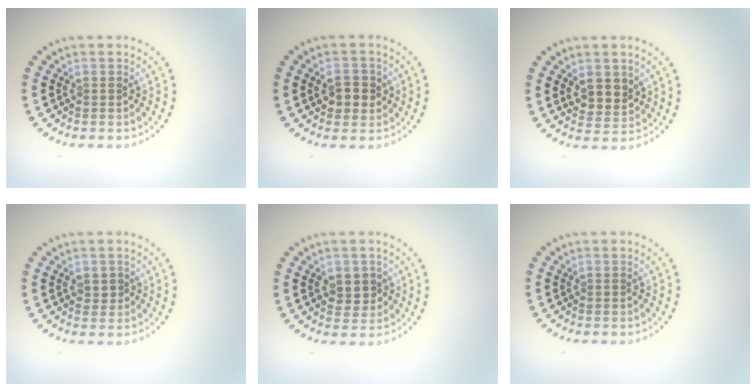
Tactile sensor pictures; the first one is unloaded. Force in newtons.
{"total": 2.7, "press": 2.6, "slide": 0.5}
{"total": 2.7, "press": 2.5, "slide": 1.2}
{"total": 0.8, "press": 0.8, "slide": 0.2}
{"total": 2.4, "press": 2.4, "slide": 0.3}
{"total": 0.0}